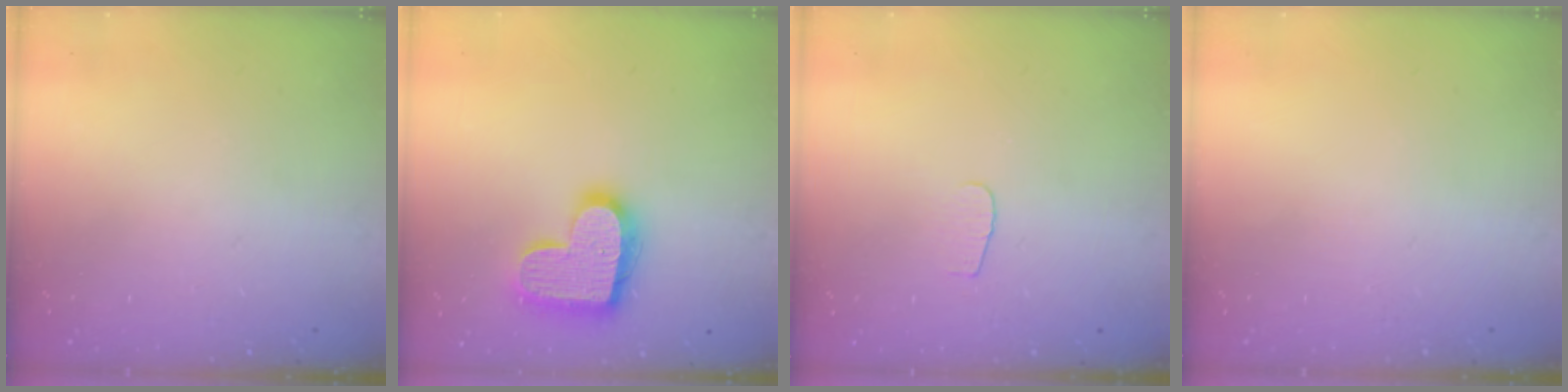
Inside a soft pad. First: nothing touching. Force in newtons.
{"total": 17.0, "press": 17.0, "slide": 1.1}
{"total": 3.5, "press": 3.5, "slide": 0.4}
{"total": 0.0}